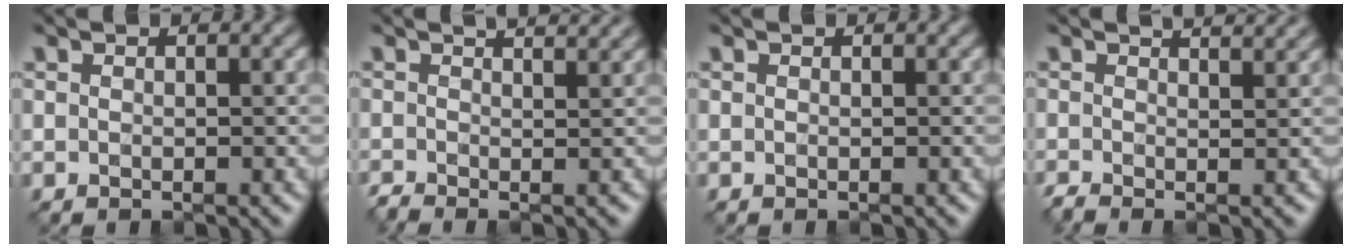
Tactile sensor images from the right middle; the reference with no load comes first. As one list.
[{"total": 3.2, "force": [0.5, 1.3, 2.9], "torque": [-0.025, 0.011, -0.010]}, {"total": 0.0}, {"total": 3.1, "force": [0.8, 1.2, 2.7], "torque": [-0.026, 0.013, -0.006]}]